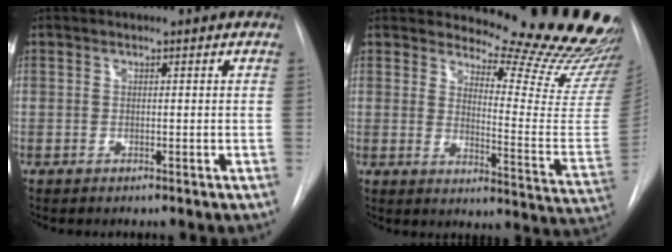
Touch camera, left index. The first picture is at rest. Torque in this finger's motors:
{"motor_torque": [1.09, -1.05, 0.06, -0.05]}